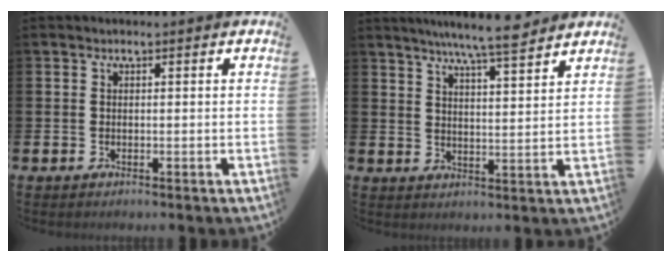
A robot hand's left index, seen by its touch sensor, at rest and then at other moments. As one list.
[{"total": 7.2, "force": [6.7, -0.2, 2.7], "torque": [-0.060, -0.032, 0.118]}]